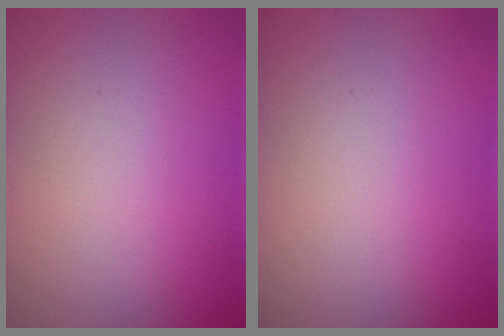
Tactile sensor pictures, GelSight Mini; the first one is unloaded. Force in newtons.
{"total": 0.0}